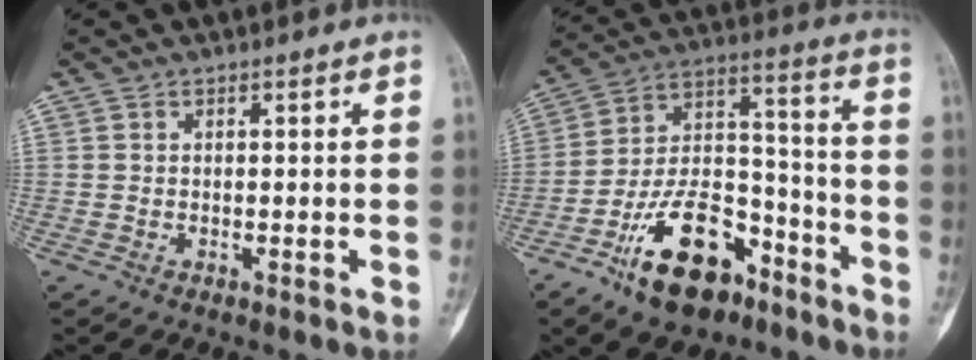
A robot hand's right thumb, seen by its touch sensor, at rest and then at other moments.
{"total": 18.2, "force": [-10.9, 9.6, 11.0], "torque": [-0.161, 0.091, -0.185]}